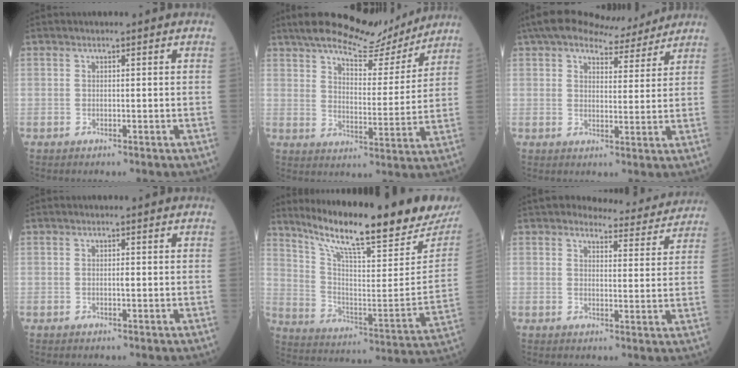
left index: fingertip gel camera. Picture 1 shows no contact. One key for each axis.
{"total": 14.1, "fx": 12.4, "fy": 3.3, "fz": 6.0, "tx": -0.093, "ty": -0.001, "tz": 0.182}
{"total": 11.5, "fx": 10.2, "fy": 3.2, "fz": 4.3, "tx": -0.064, "ty": 0.022, "tz": 0.141}
{"total": 0.8, "fx": 0.0, "fy": 0.3, "fz": 0.8, "tx": -0.014, "ty": 0.000, "tz": 0.000}
{"total": 25.8, "fx": 21.3, "fy": 2.8, "fz": 14.3, "tx": -0.241, "ty": -0.057, "tz": 0.306}
{"total": 9.1, "fx": 8.8, "fy": 2.1, "fz": 1.2, "tx": -0.002, "ty": -0.008, "tz": 0.094}